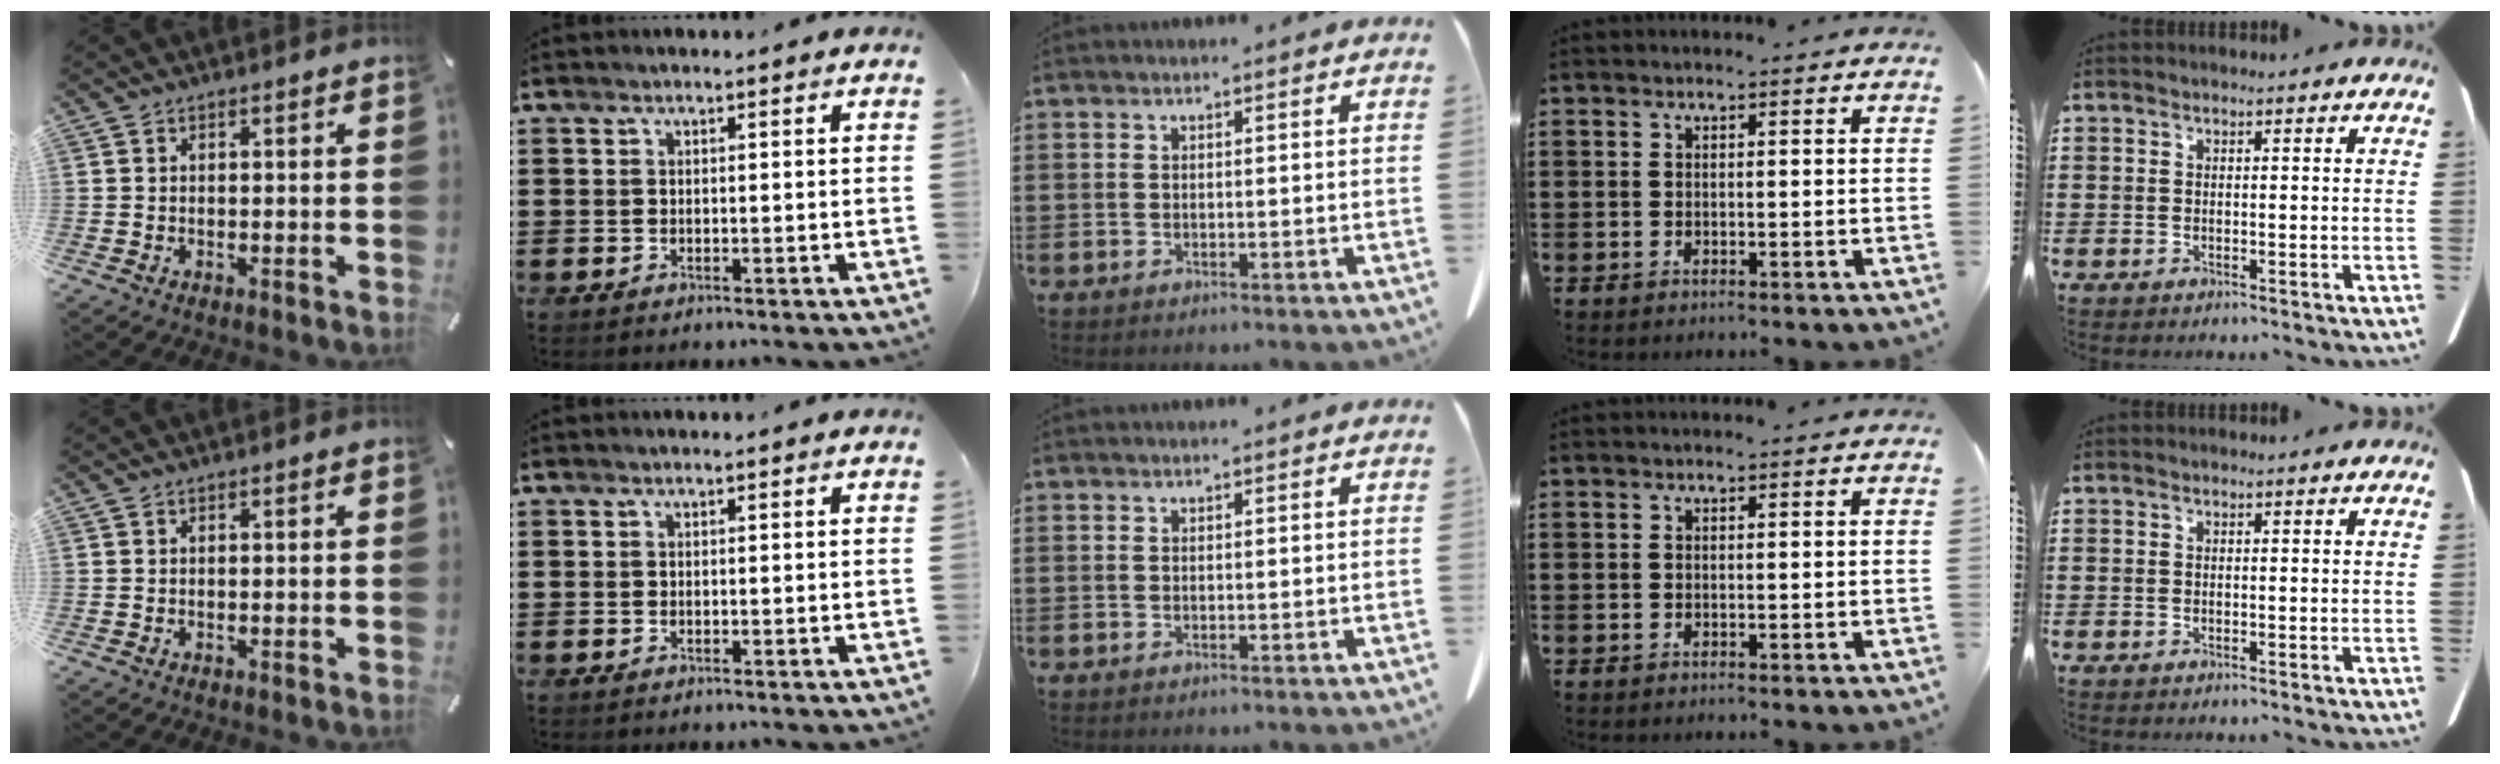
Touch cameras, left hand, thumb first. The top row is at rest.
{}